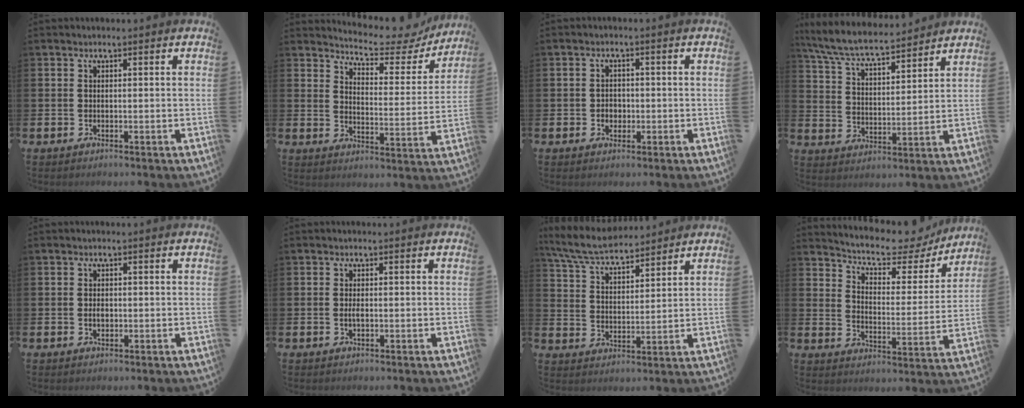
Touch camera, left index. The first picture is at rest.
{"total": 6.0, "force": [5.7, 1.3, 1.4], "torque": [-0.045, -0.049, 0.092]}
{"total": 1.9, "force": [-0.3, 1.7, 0.8], "torque": [-0.008, 0.003, -0.011]}
{"total": 7.4, "force": [6.9, 1.0, 2.4], "torque": [-0.078, -0.040, 0.122]}
{"total": 1.4, "force": [-0.2, 0.9, 1.0], "torque": [-0.010, 0.003, -0.007]}
{"total": 1.2, "force": [-0.2, 0.5, 1.1], "torque": [-0.020, 0.001, -0.004]}
{"total": 7.2, "force": [6.8, 1.2, 1.9], "torque": [-0.068, -0.029, 0.125]}
{"total": 7.0, "force": [6.3, 2.3, 1.9], "torque": [-0.061, -0.052, 0.103]}